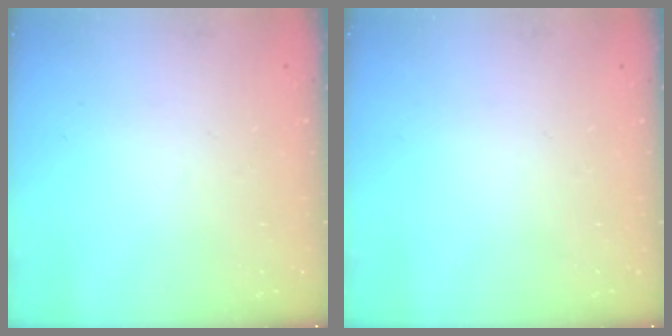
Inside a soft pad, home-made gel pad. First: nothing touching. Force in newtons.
{"total": 0.0}